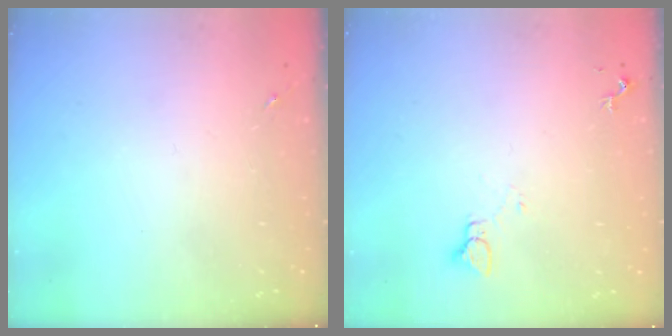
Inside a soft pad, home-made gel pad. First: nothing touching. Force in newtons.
{"total": 4.3, "press": 4.3, "slide": 0.4}